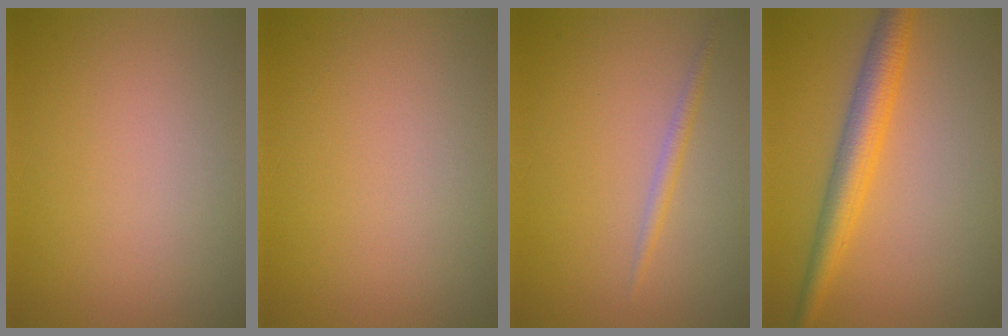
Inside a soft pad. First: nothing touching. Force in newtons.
{"total": 0.0}
{"total": 1.1, "press": 1.1, "slide": 0.1}
{"total": 4.1, "press": 4.1, "slide": 0.1}